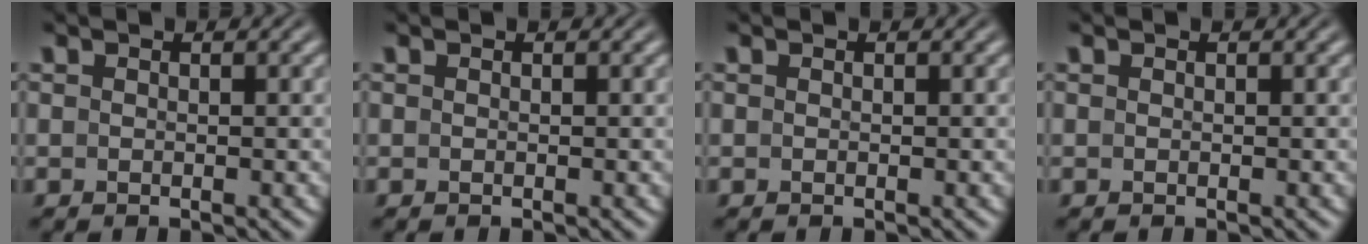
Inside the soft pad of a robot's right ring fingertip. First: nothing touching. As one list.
[{"total": 0.0}, {"total": 0.0}, {"total": 0.0}]